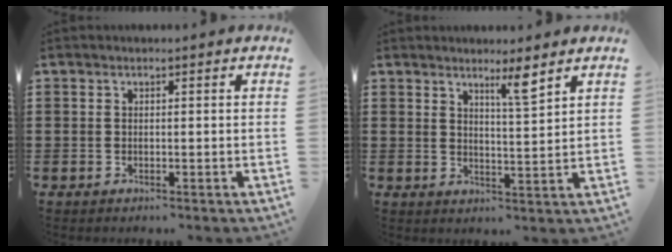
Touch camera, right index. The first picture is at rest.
{"total": 4.4, "force": [3.3, 0.0, 3.0], "torque": [-0.051, -0.007, 0.053]}